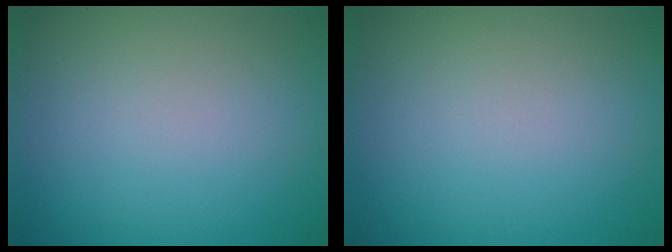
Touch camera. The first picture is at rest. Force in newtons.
{"total": 0.0}